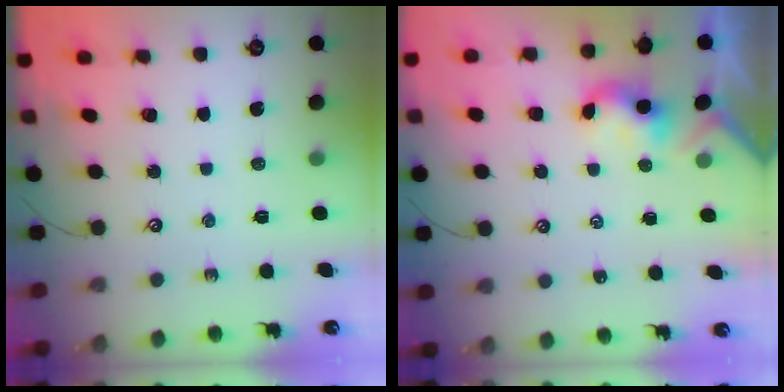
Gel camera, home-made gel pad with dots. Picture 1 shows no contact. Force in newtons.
{"total": 2.4, "press": 2.4, "slide": 0.2}